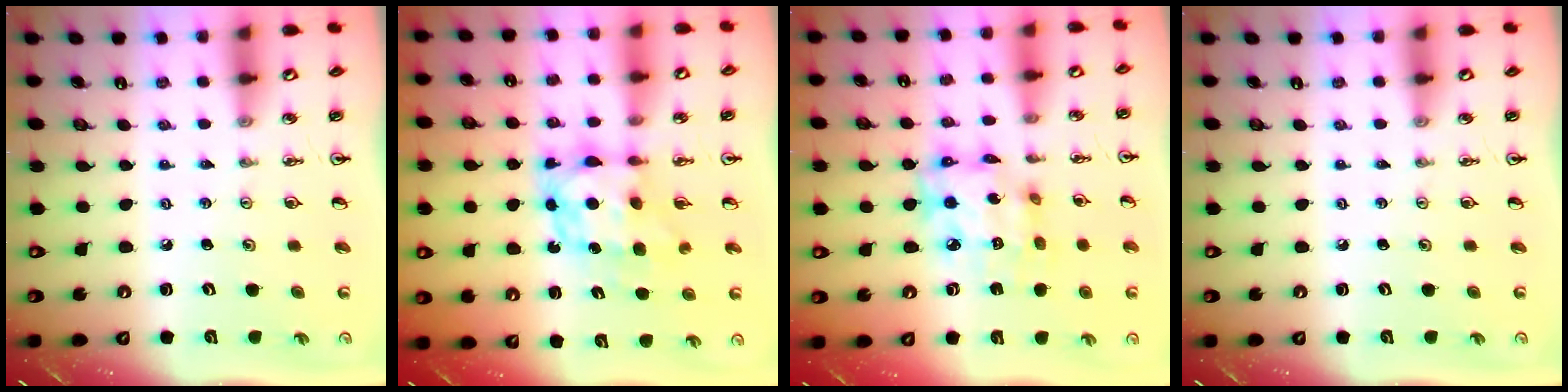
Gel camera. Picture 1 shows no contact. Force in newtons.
{"total": 7.4, "press": 7.3, "slide": 0.8}
{"total": 13.3, "press": 13.2, "slide": 1.5}
{"total": 0.0}